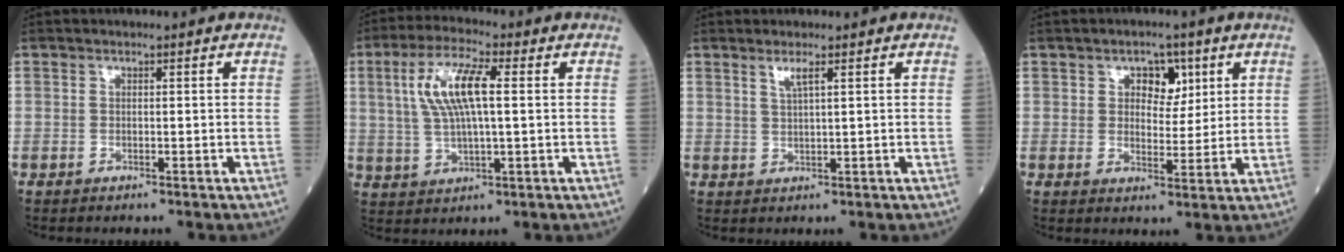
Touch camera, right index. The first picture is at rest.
{"total": 9.5, "force": [1.9, 2.1, 9.1], "torque": [-0.193, 0.014, 0.039]}
{"total": 2.0, "force": [1.2, -0.1, 1.6], "torque": [-0.038, -0.002, 0.024]}
{"total": 5.0, "force": [2.1, 3.1, 3.3], "torque": [-0.041, 0.010, 0.032]}